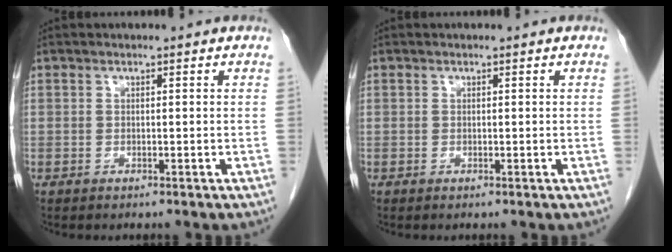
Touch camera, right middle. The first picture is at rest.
{"total": 0.0}